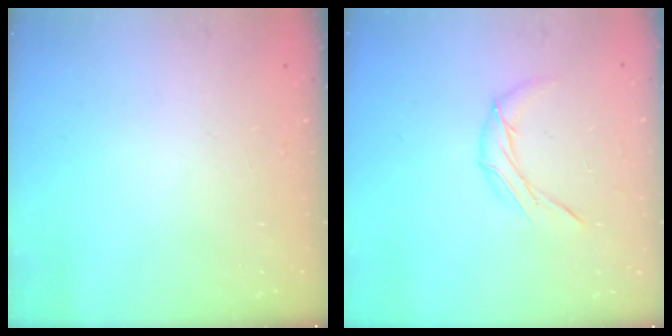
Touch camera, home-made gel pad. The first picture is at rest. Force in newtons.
{"total": 7.0, "press": 7.0, "slide": 0.3}